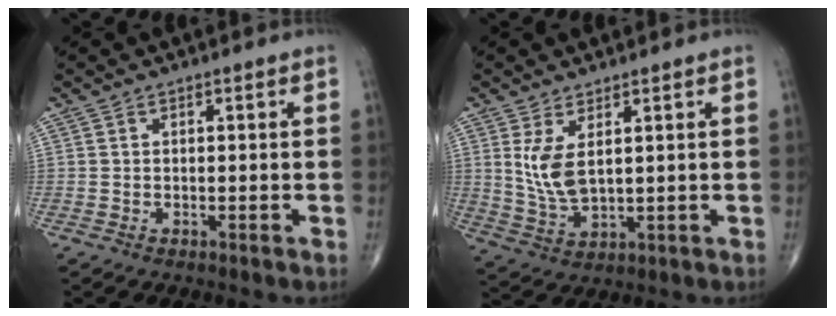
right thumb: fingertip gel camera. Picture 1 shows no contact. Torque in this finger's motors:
{"motor_torque": [-0.45, 0.58, 0.66, 0.20, 0.01]}